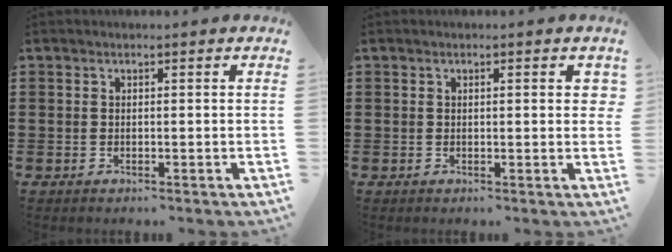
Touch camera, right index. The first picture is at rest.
{"total": 1.3, "force": [0.3, 0.3, 1.3], "torque": [-0.025, 0.003, 0.004]}